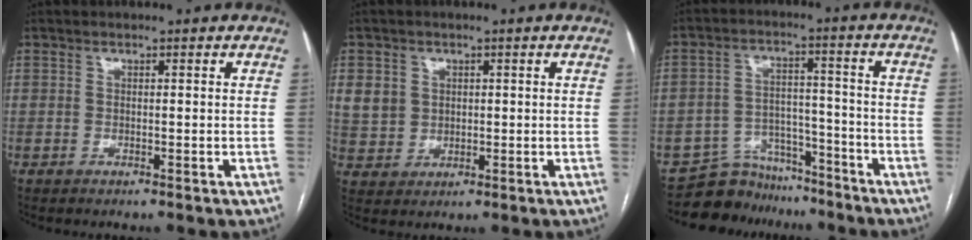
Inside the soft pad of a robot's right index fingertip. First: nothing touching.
{"total": 5.9, "force": [1.6, 5.4, 2.0], "torque": [-0.046, 0.009, 0.043]}
{"total": 8.8, "force": [-7.8, 4.1, -0.3], "torque": [0.011, 0.042, -0.125]}